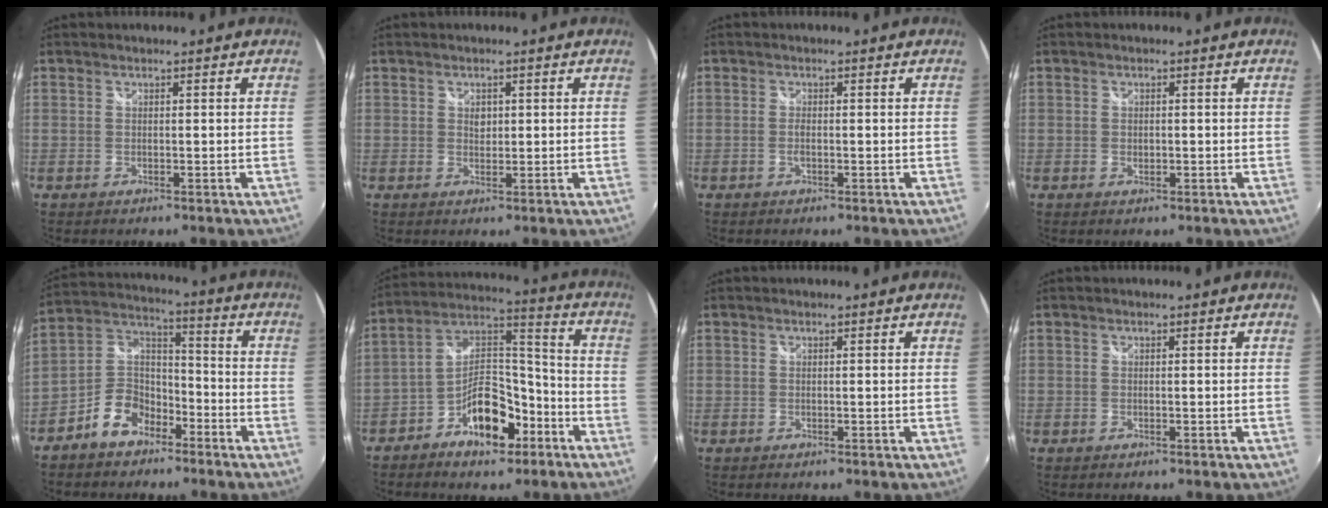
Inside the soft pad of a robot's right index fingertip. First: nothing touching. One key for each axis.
{"total": 1.6, "fx": 0.4, "fy": 1.3, "fz": 0.8, "tx": -0.009, "ty": 0.003, "tz": 0.007}
{"total": 1.3, "fx": -0.3, "fy": 0.3, "fz": 1.2, "tx": -0.025, "ty": -0.001, "tz": -0.007}
{"total": 1.0, "fx": -0.1, "fy": 0.8, "fz": 0.5, "tx": -0.010, "ty": -0.002, "tz": -0.002}
{"total": 9.6, "fx": -6.1, "fy": 6.0, "fz": 4.3, "tx": -0.096, "ty": 0.038, "tz": -0.111}
{"total": 12.4, "fx": -6.9, "fy": 6.1, "fz": 8.4, "tx": -0.147, "ty": 0.037, "tz": -0.107}
{"total": 0.0}
{"total": 0.0}